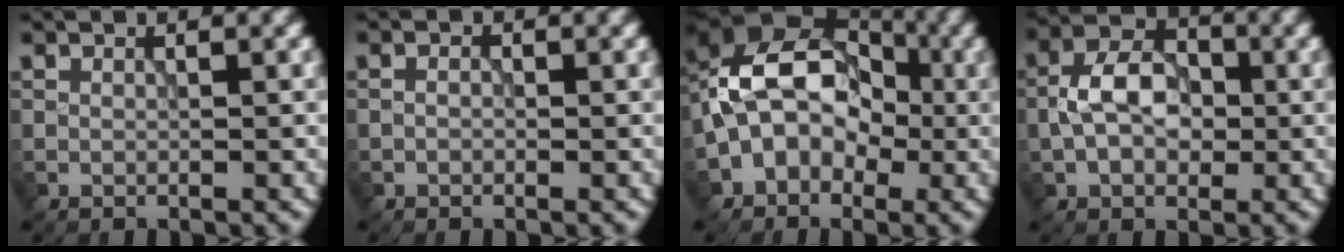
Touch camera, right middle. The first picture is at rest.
{"total": 0.5, "force": [-0.2, 0.4, 0.3], "torque": [-0.006, 0.001, -0.006]}
{"total": 10.9, "force": [-0.5, 8.3, 7.1], "torque": [-0.075, 0.042, -0.046]}
{"total": 5.3, "force": [-0.3, 3.6, 3.8], "torque": [-0.069, 0.010, -0.011]}